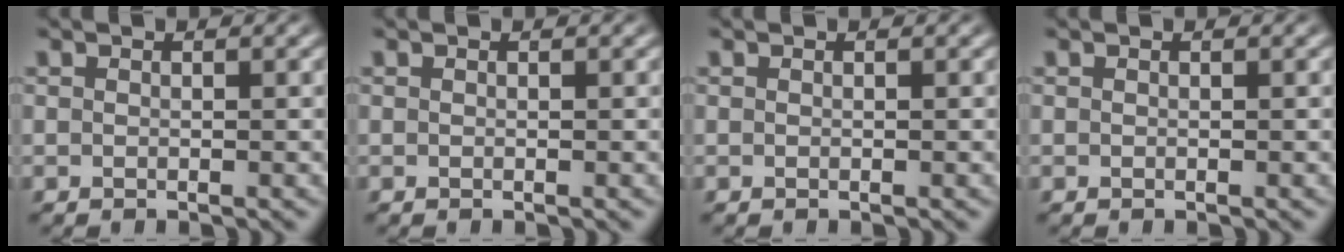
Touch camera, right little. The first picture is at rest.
{"total": 0.0}
{"total": 0.0}
{"total": 0.0}